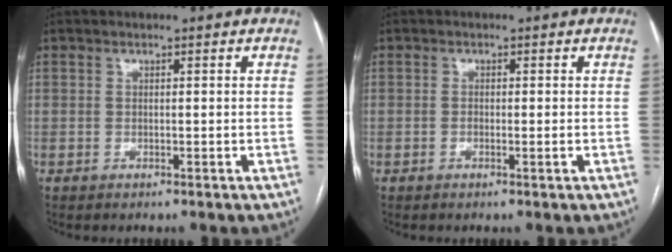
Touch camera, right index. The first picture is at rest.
{"total": 1.4, "force": [-0.2, 0.3, 1.4], "torque": [-0.025, -0.002, -0.003]}